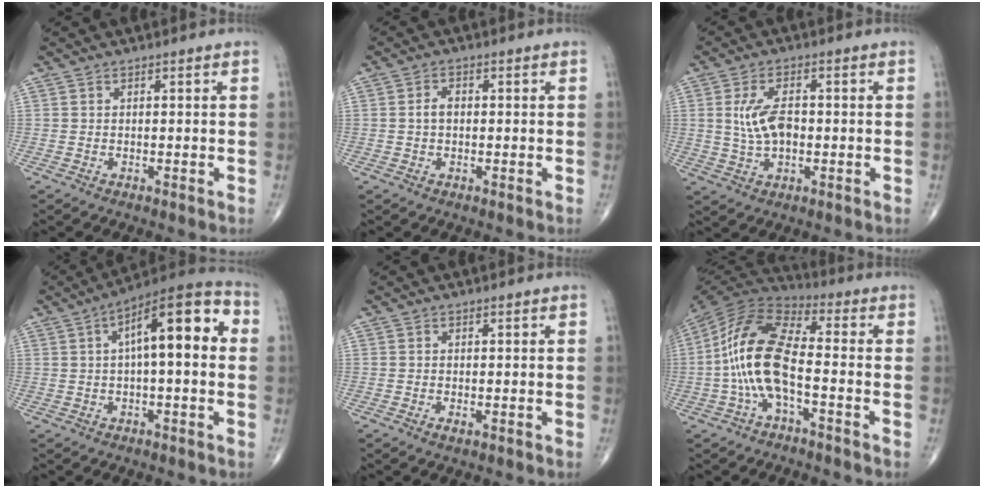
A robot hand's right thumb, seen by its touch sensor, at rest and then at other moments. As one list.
[{"total": 2.3, "force": [0.0, 1.6, 1.7], "torque": [-0.033, 0.009, -0.003]}, {"total": 7.2, "force": [0.3, 3.9, 6.1], "torque": [-0.115, 0.005, 0.006]}, {"total": 15.5, "force": [2.5, 5.4, 14.3], "torque": [-0.200, 0.042, 0.029]}, {"total": 0.8, "force": [-0.3, 0.4, 0.7], "torque": [-0.010, -0.001, -0.005]}, {"total": 14.3, "force": [-2.8, 5.7, 12.8], "torque": [-0.267, 0.040, -0.062]}]